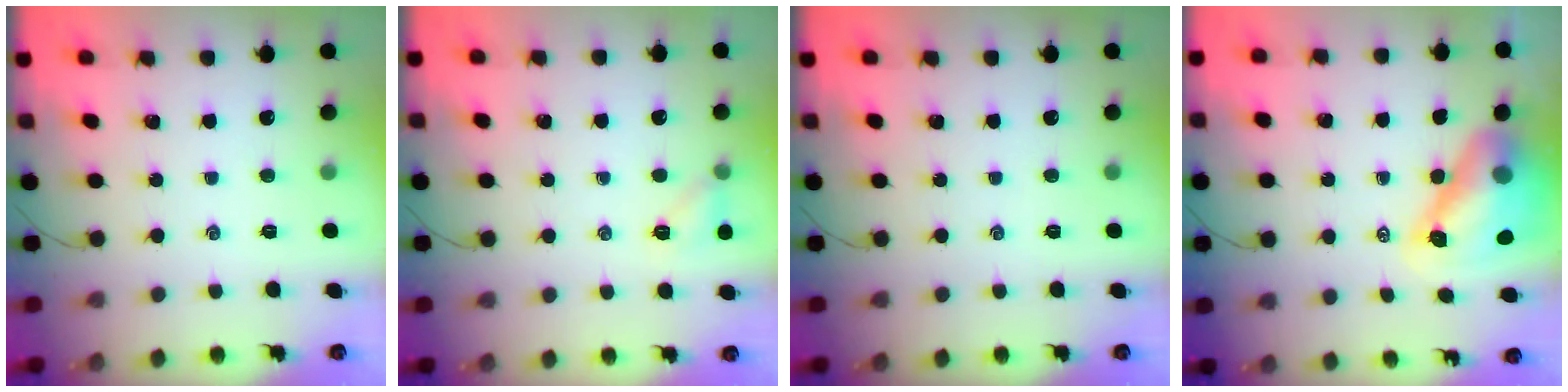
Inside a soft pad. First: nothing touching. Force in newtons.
{"total": 5.2, "press": 4.9, "slide": 1.5}
{"total": 0.0}
{"total": 13.0, "press": 12.3, "slide": 4.3}